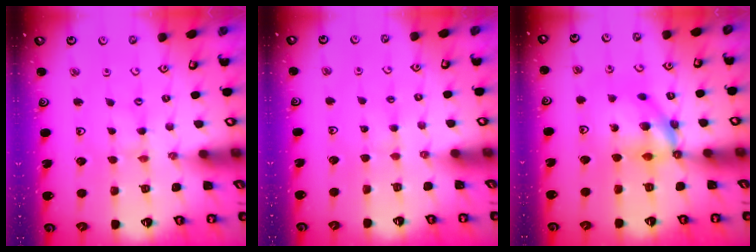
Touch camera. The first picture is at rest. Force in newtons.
{"total": 1.8, "press": 1.7, "slide": 0.4}
{"total": 10.3, "press": 10.3, "slide": 0.1}